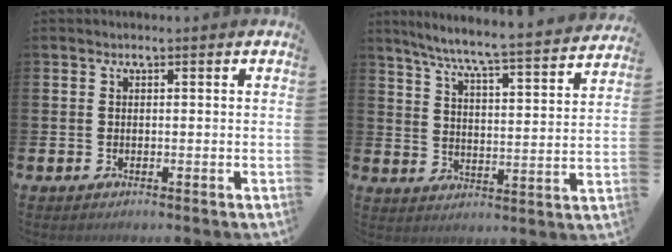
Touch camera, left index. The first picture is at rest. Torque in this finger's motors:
{"motor_torque": [0.74, -1.04, 0.61, 0.20]}